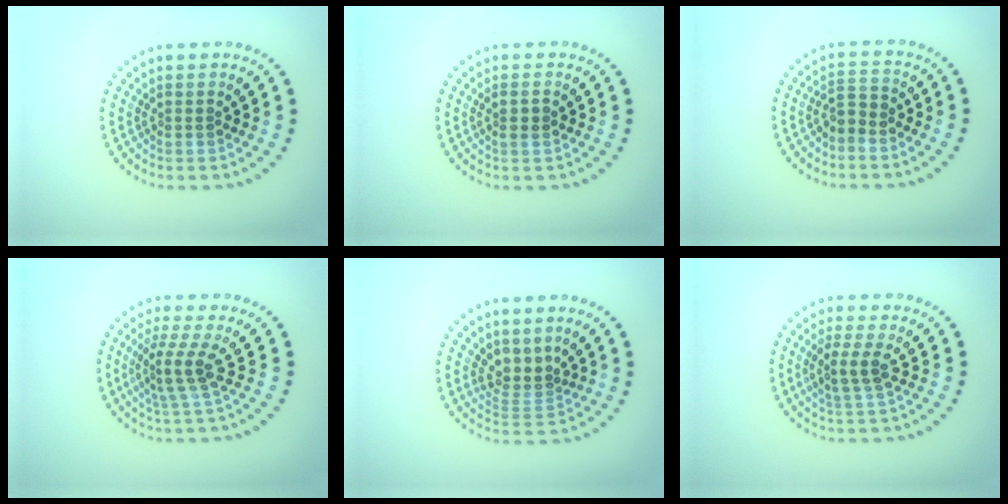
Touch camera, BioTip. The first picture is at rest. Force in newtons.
{"total": 1.3, "press": 1.3, "slide": 0.4}
{"total": 2.1, "press": 1.7, "slide": 1.2}
{"total": 2.9, "press": 2.0, "slide": 2.1}
{"total": 2.5, "press": 1.7, "slide": 1.9}
{"total": 2.3, "press": 2.0, "slide": 1.1}